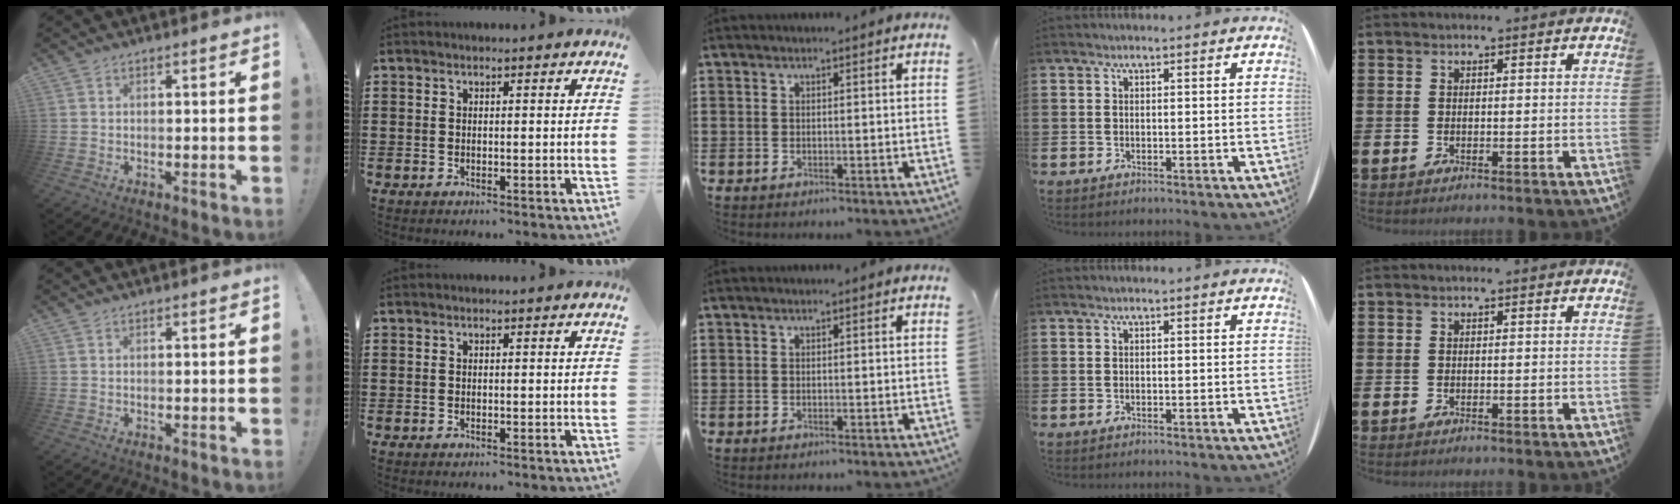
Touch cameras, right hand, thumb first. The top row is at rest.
{}